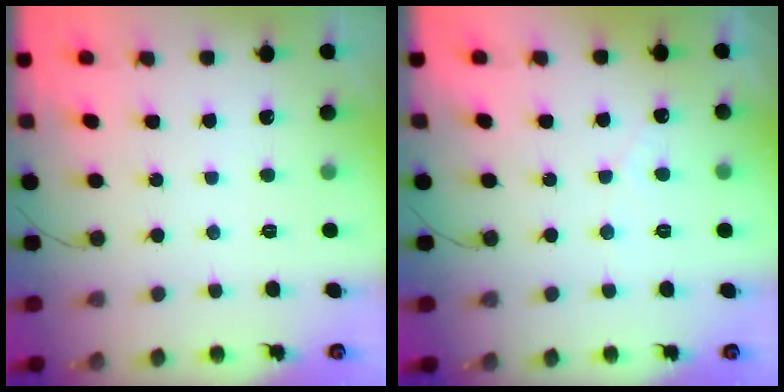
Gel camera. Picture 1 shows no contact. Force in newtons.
{"total": 1.7, "press": 1.7, "slide": 0.0}